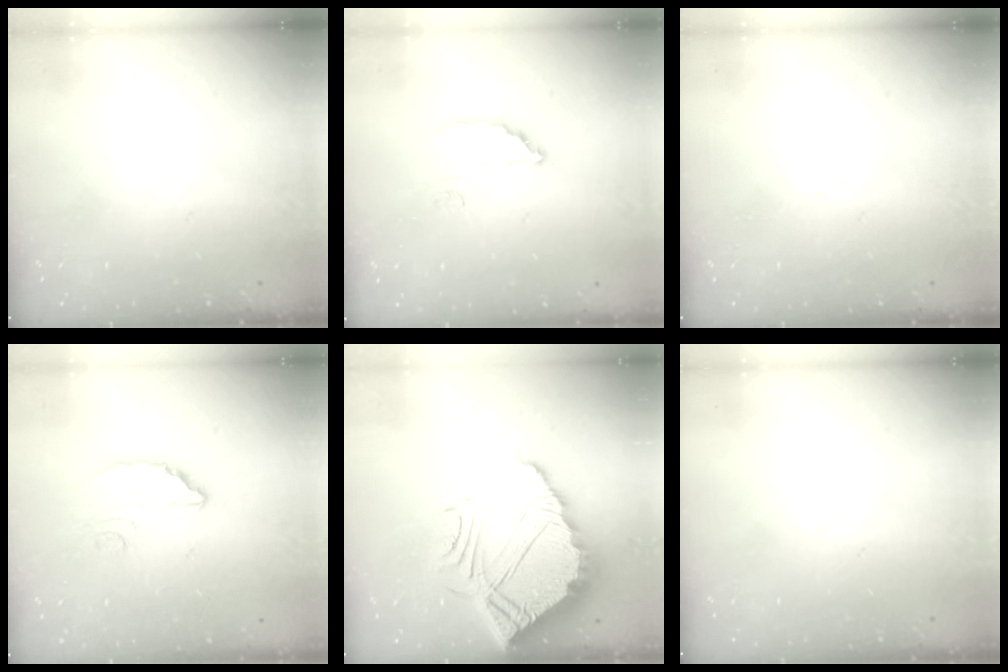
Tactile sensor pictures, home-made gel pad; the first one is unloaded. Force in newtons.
{"total": 3.3, "press": 3.2, "slide": 0.3}
{"total": 0.0}
{"total": 3.6, "press": 3.6, "slide": 0.1}
{"total": 14.6, "press": 14.5, "slide": 1.1}
{"total": 0.0}